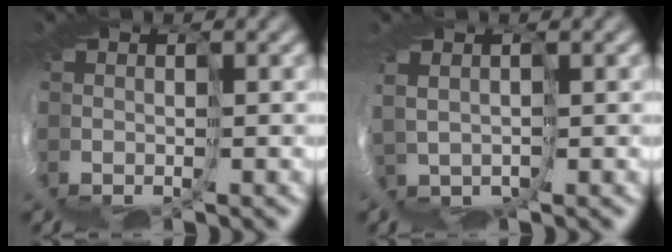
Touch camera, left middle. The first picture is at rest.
{"total": 1.7, "force": [1.7, 0.4, -0.1], "torque": [0.003, 0.010, 0.019]}